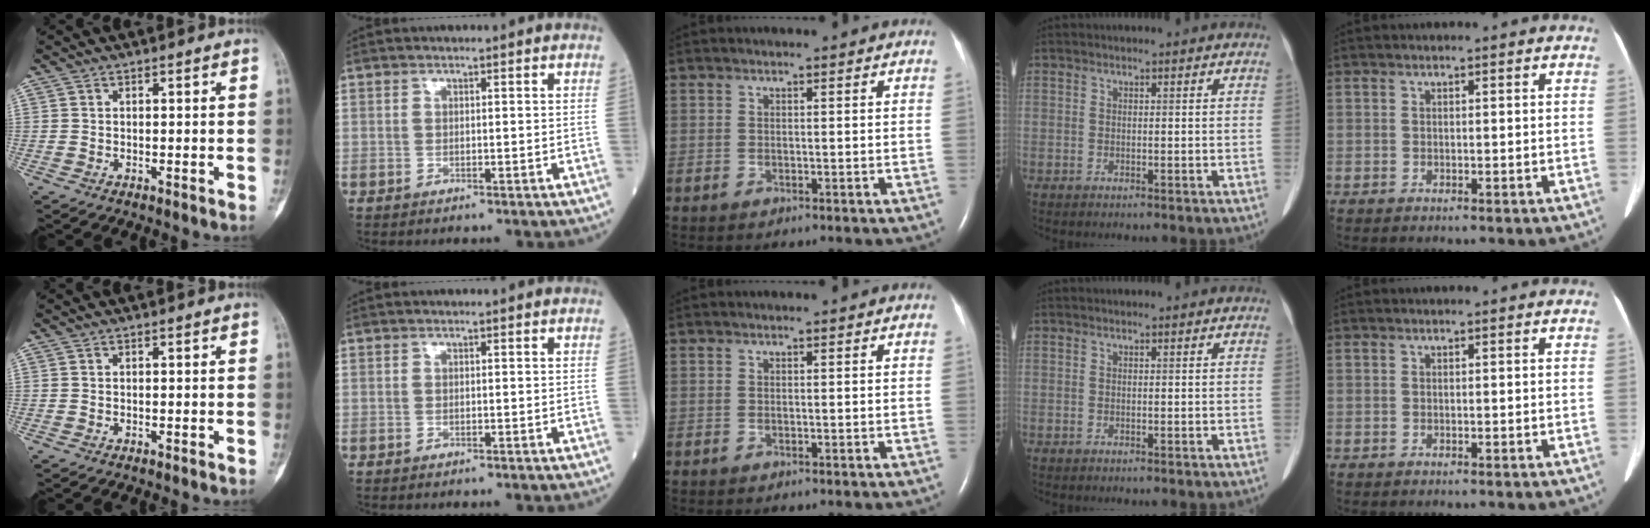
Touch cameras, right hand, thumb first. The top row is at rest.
{}